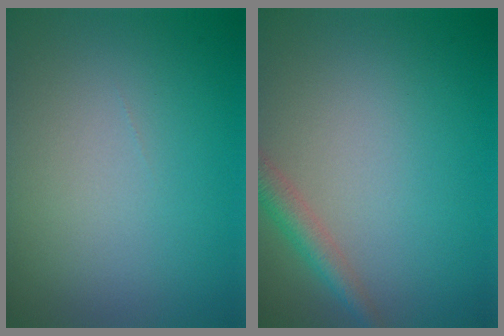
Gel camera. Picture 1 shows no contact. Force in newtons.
{"total": 2.4, "press": 2.4, "slide": 0.1}